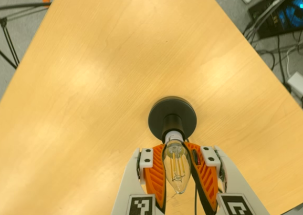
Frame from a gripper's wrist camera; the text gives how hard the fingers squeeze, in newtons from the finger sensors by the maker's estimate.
{"total": 24.6, "left": 29.4, "right": 19.8}